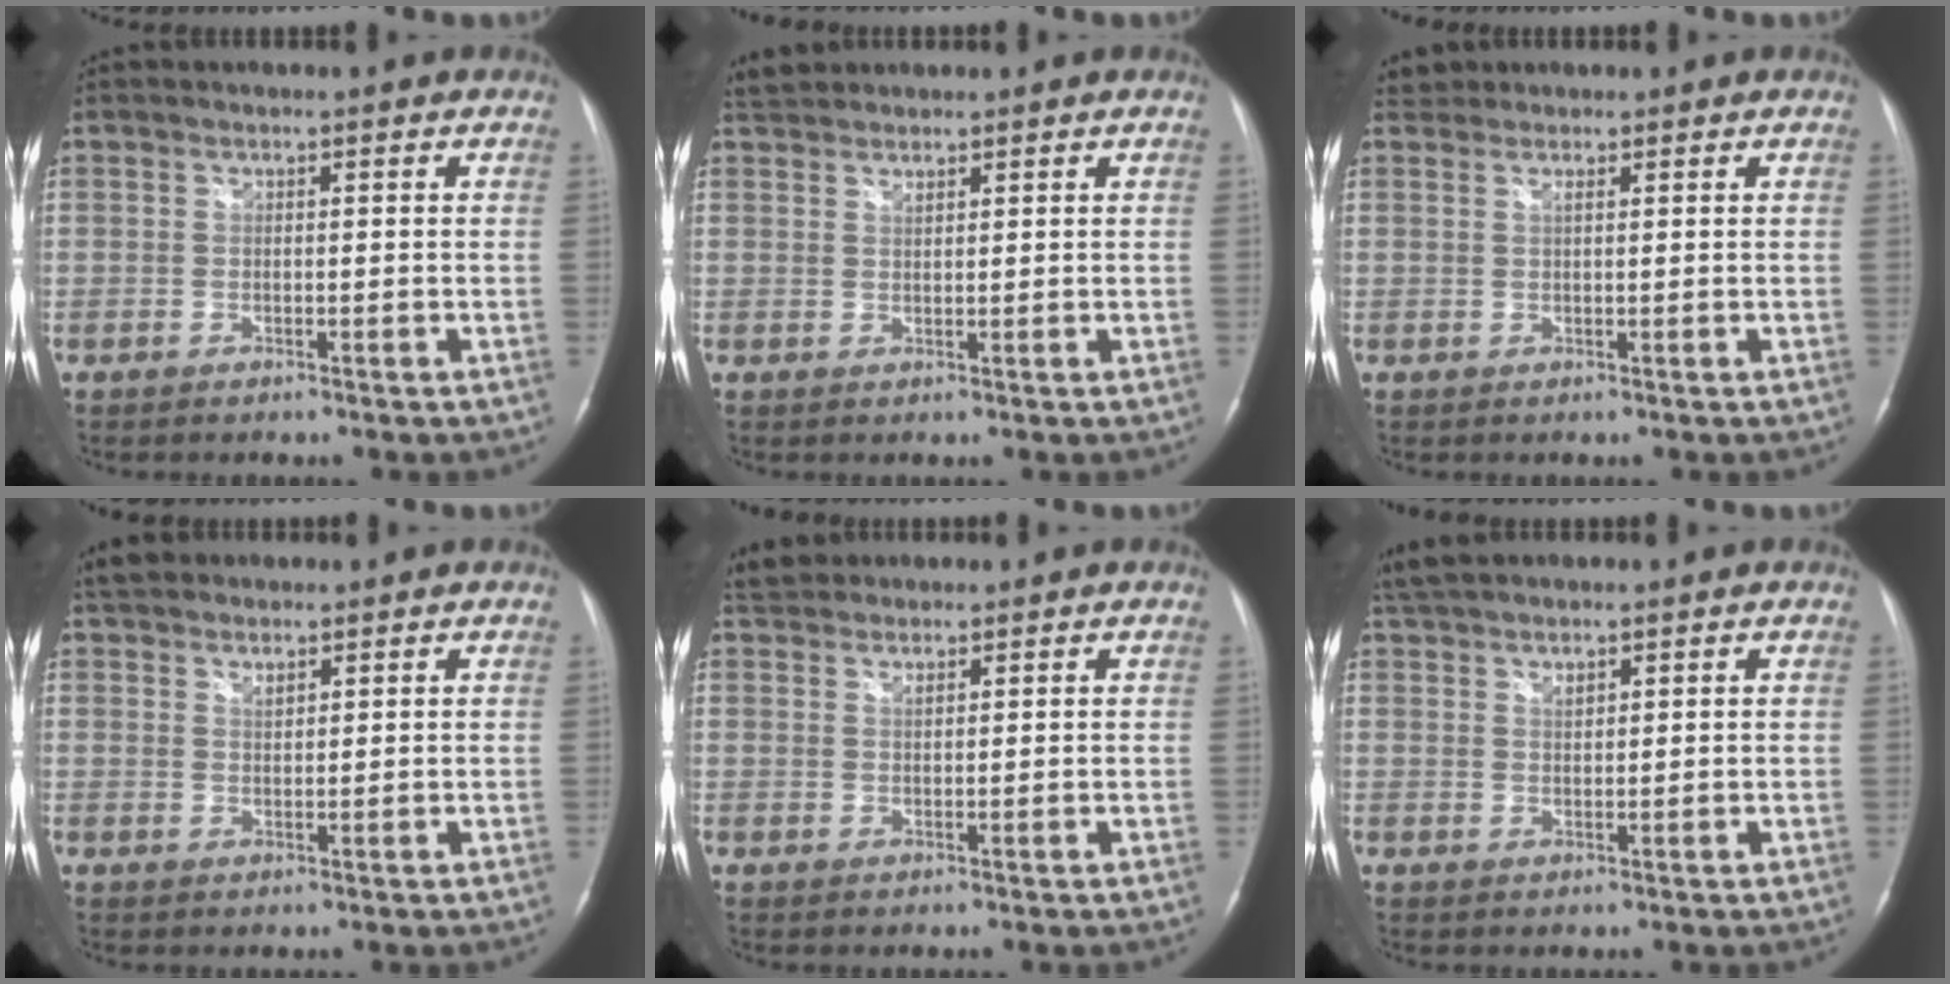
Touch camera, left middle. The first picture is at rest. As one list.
[{"total": 3.3, "force": [3.1, 1.0, 0.6], "torque": [-0.020, 0.015, 0.059]}, {"total": 2.4, "force": [2.0, 1.2, 0.5], "torque": [-0.020, 0.009, 0.034]}, {"total": 4.3, "force": [3.4, 2.0, 1.6], "torque": [-0.038, 0.008, 0.067]}, {"total": 4.6, "force": [3.9, 1.5, 1.8], "torque": [-0.045, 0.011, 0.077]}, {"total": 5.1, "force": [4.2, 1.3, 2.4], "torque": [-0.058, 0.015, 0.085]}]